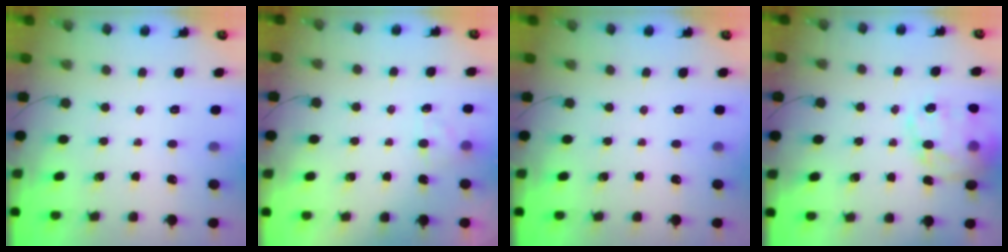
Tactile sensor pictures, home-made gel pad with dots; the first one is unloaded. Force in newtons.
{"total": 4.0, "press": 3.8, "slide": 1.1}
{"total": 0.0}
{"total": 17.0, "press": 16.6, "slide": 3.4}